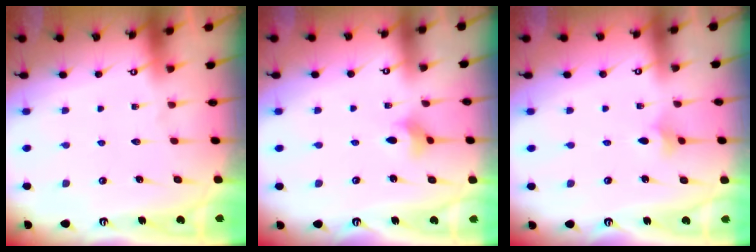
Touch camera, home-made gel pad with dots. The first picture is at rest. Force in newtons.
{"total": 3.5, "press": 3.4, "slide": 0.8}
{"total": 3.1, "press": 3.0, "slide": 0.7}